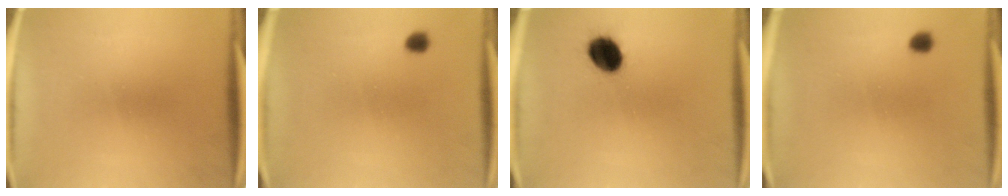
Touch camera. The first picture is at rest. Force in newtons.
{"total": 1.7}
{"total": 8.7}
{"total": 1.7}